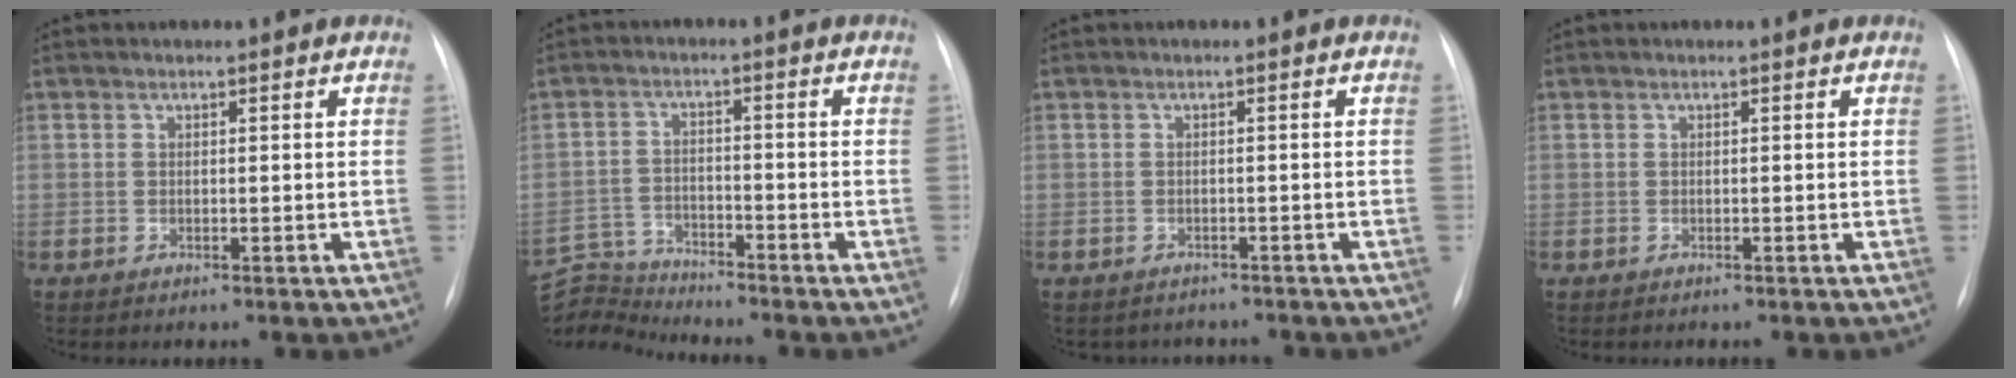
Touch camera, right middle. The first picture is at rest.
{"total": 8.0, "force": [-8.0, -0.4, -0.8], "torque": [0.001, 0.008, -0.152]}
{"total": 3.6, "force": [-3.2, 1.6, -0.1], "torque": [0.001, 0.009, -0.038]}
{"total": 0.0}